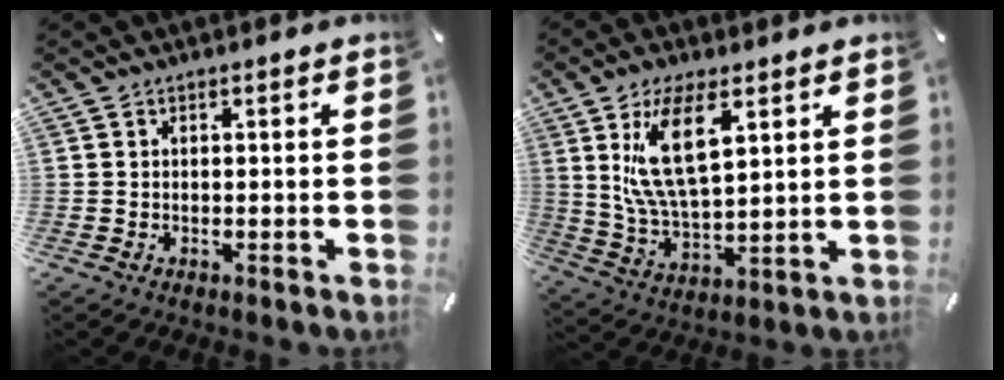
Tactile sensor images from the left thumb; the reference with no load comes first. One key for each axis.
{"total": 13.7, "fx": 6.2, "fy": 6.2, "fz": 10.6, "tx": -0.235, "ty": -0.010, "tz": 0.108}